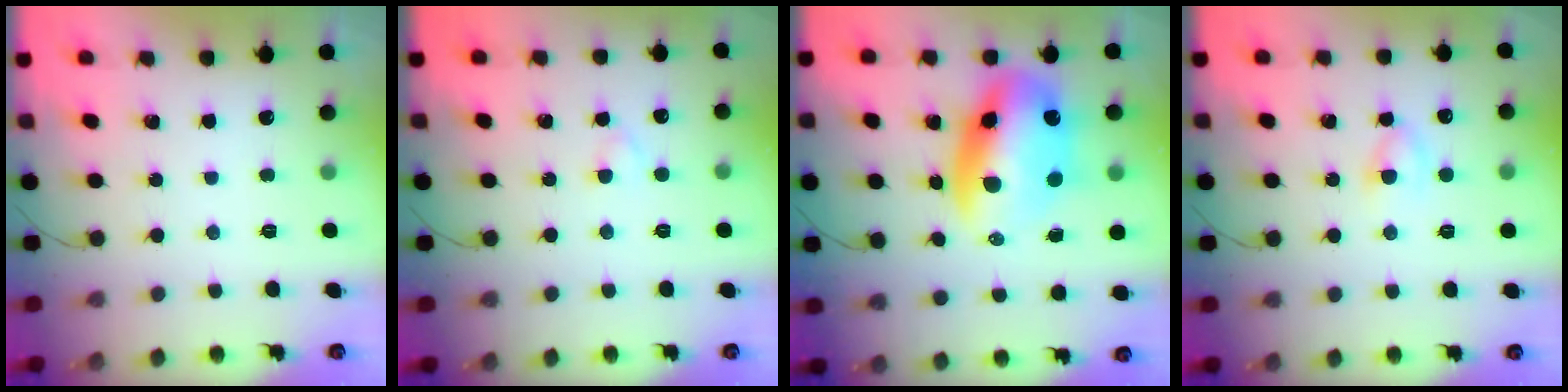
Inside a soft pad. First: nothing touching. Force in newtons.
{"total": 1.8, "press": 1.6, "slide": 0.9}
{"total": 15.1, "press": 14.6, "slide": 3.9}
{"total": 4.0, "press": 3.7, "slide": 1.5}